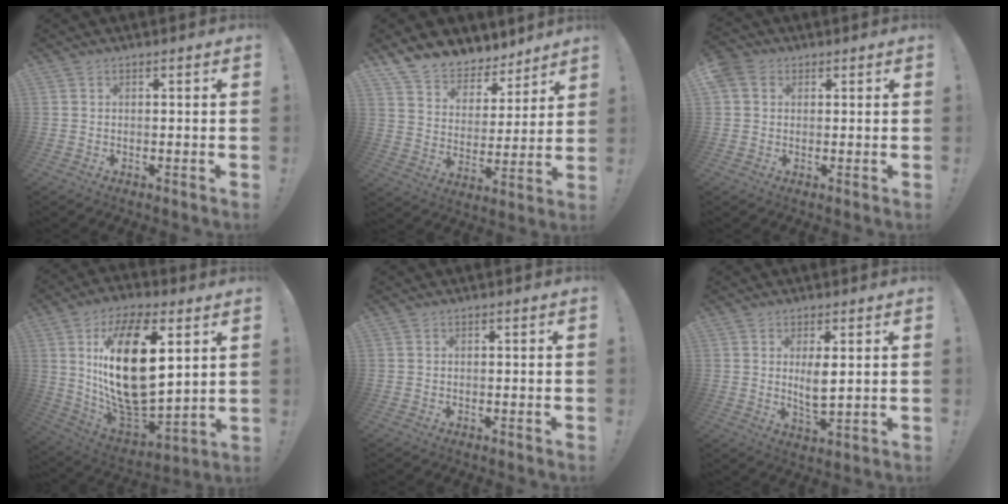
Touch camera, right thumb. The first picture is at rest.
{"total": 10.1, "force": [8.5, 5.2, 1.6], "torque": [-0.043, -0.072, 0.163]}
{"total": 5.0, "force": [2.0, 3.9, 2.4], "torque": [-0.059, 0.003, 0.041]}
{"total": 24.8, "force": [7.0, 12.5, 20.2], "torque": [-0.389, -0.036, 0.122]}
{"total": 0.0}
{"total": 5.5, "force": [2.1, 2.1, 4.6], "torque": [-0.070, -0.016, 0.031]}